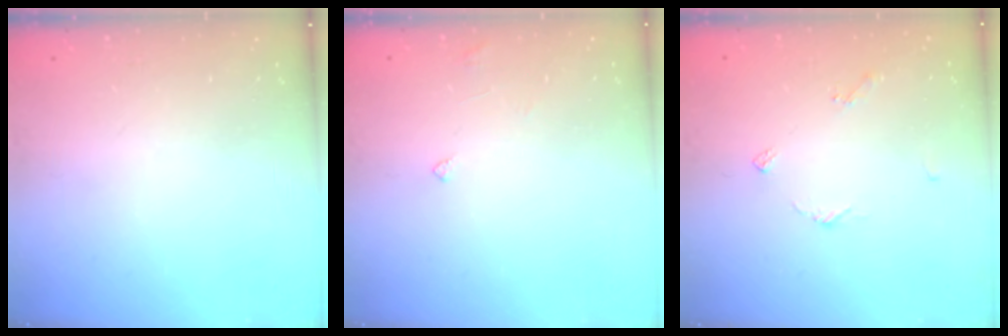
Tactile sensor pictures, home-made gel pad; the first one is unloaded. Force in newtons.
{"total": 3.0, "press": 3.0, "slide": 0.2}
{"total": 3.5, "press": 3.5, "slide": 0.3}